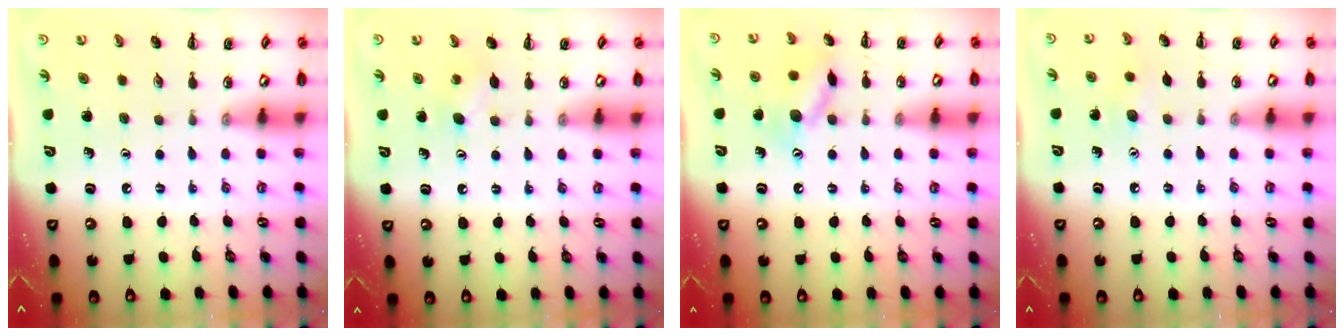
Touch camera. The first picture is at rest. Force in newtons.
{"total": 4.6, "press": 4.5, "slide": 1.2}
{"total": 11.1, "press": 11.1, "slide": 0.5}
{"total": 6.6, "press": 6.5, "slide": 1.4}